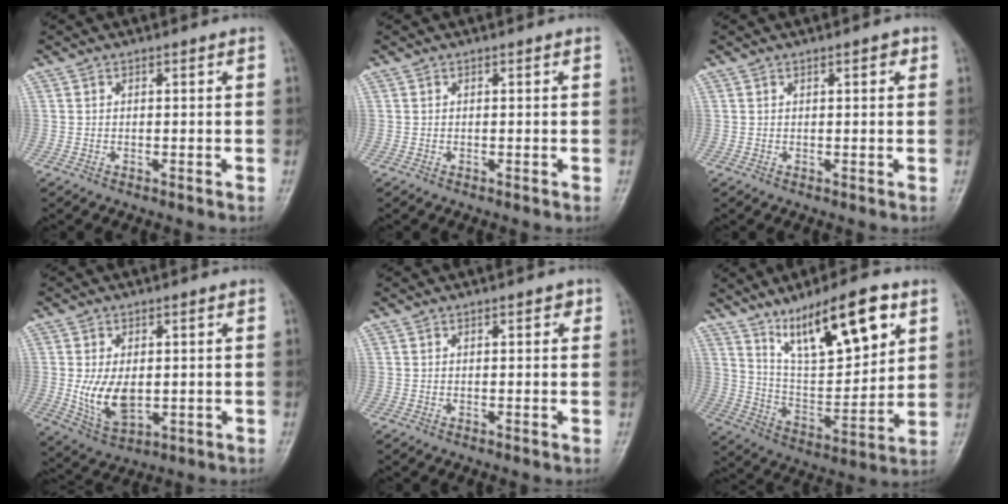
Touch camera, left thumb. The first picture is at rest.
{"total": 0.0}
{"total": 1.7, "force": [0.7, 0.6, 1.4], "torque": [-0.014, 0.000, 0.008]}
{"total": 8.4, "force": [-0.3, 5.1, 6.7], "torque": [-0.114, -0.014, 0.008]}
{"total": 1.4, "force": [0.6, 0.7, 1.0], "torque": [-0.007, 0.001, 0.006]}
{"total": 18.2, "force": [10.3, 6.2, 13.7], "torque": [-0.191, -0.044, 0.186]}